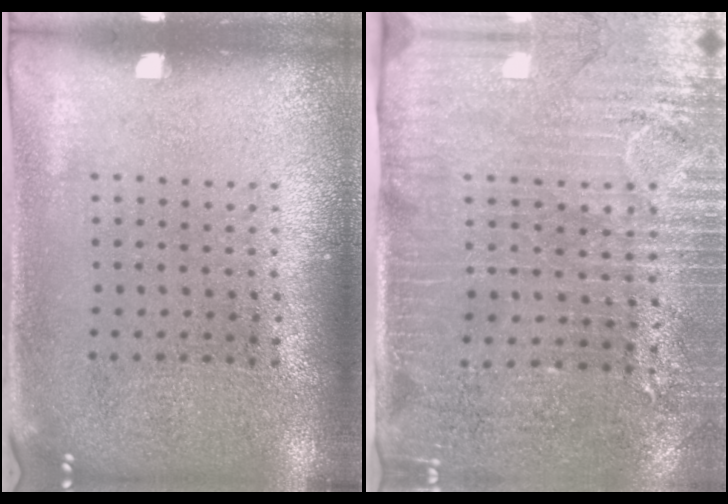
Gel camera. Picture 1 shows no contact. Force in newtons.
{"total": 3.3, "press": 2.9, "slide": 1.6}